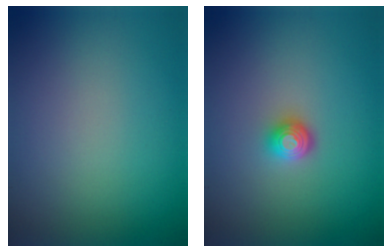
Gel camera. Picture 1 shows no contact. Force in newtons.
{"total": 1.8, "press": 1.3, "slide": 1.2}